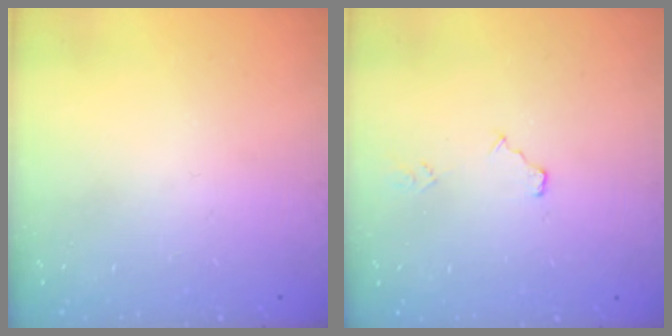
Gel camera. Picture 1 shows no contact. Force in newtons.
{"total": 4.4, "press": 4.3, "slide": 0.5}